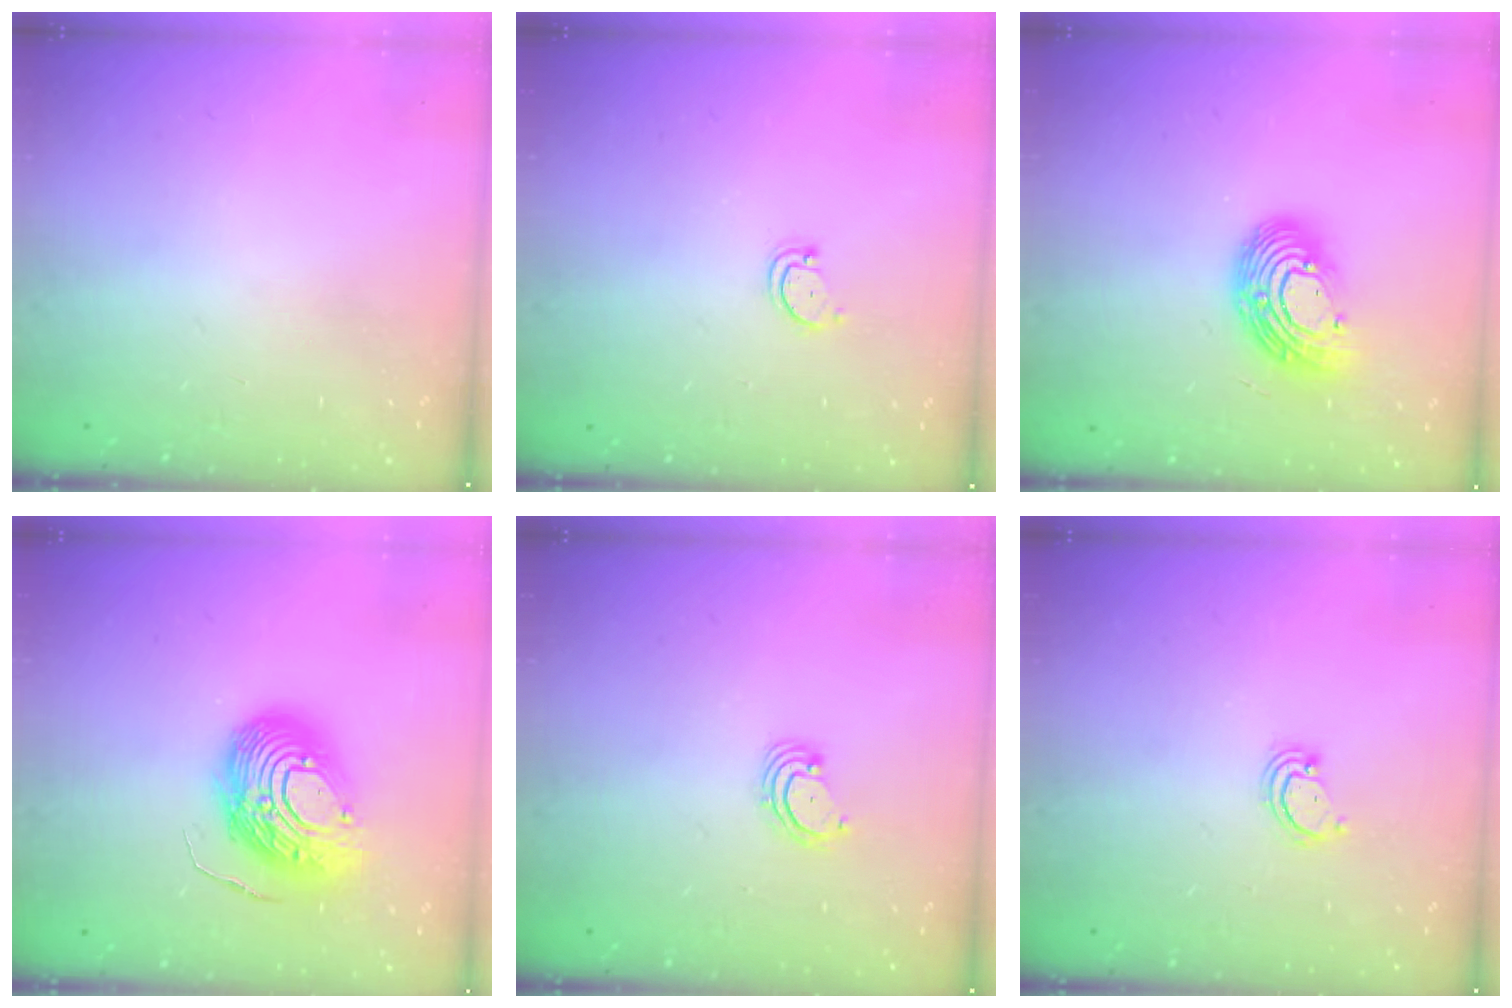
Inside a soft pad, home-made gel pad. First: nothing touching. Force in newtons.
{"total": 2.8, "press": 2.8, "slide": 0.3}
{"total": 13.9, "press": 13.8, "slide": 1.1}
{"total": 16.1, "press": 16.1, "slide": 1.4}
{"total": 2.6, "press": 2.6, "slide": 0.3}
{"total": 2.5, "press": 2.4, "slide": 0.2}